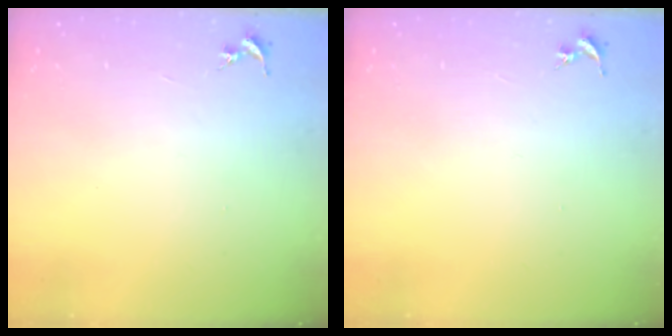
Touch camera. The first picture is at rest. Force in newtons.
{"total": 0.0}